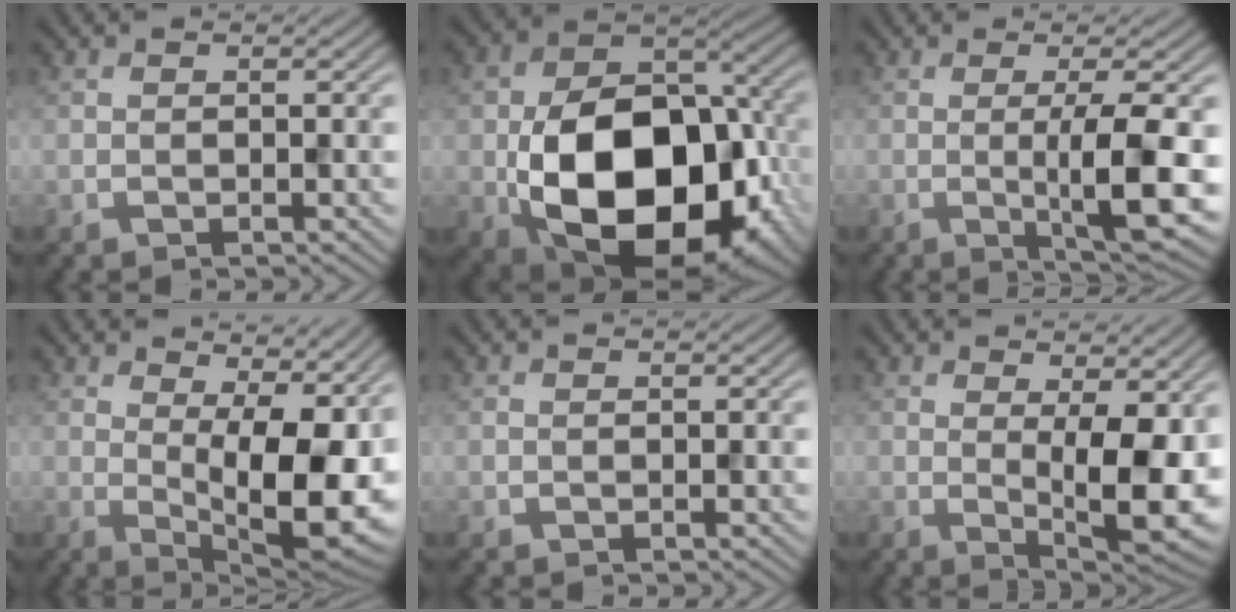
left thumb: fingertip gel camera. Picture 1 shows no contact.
{"total": 18.2, "force": [-5.1, 12.1, 12.5], "torque": [-0.207, -0.048, -0.073]}
{"total": 8.1, "force": [-0.9, 1.3, 7.9], "torque": [-0.127, 0.001, -0.012]}
{"total": 12.5, "force": [2.0, 4.7, 11.4], "torque": [-0.159, 0.007, 0.034]}
{"total": 0.0}
{"total": 9.6, "force": [0.7, 3.0, 9.1], "torque": [-0.125, -0.007, 0.010]}